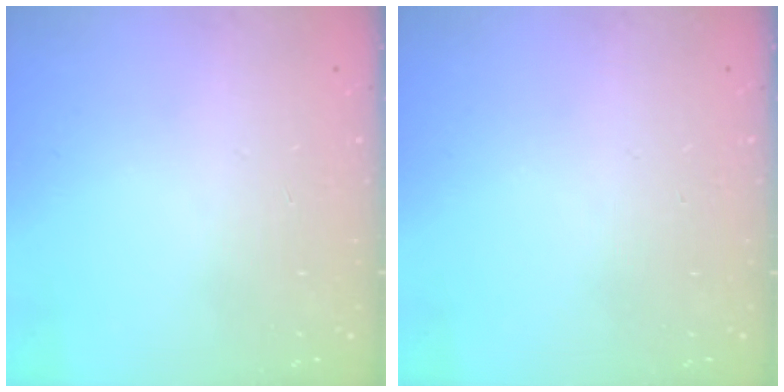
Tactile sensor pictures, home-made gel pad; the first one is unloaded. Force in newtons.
{"total": 0.0}